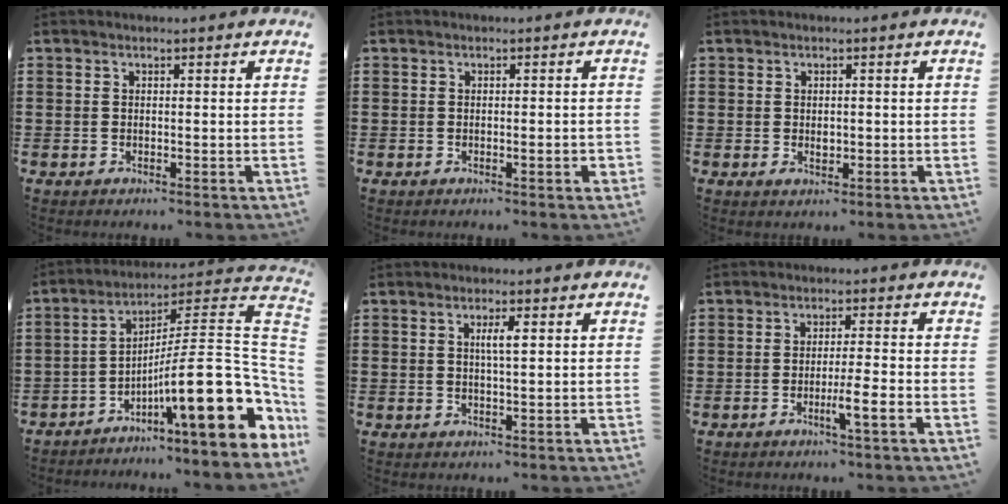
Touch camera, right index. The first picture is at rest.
{"total": 1.5, "force": [-0.4, 0.2, 1.4], "torque": [-0.022, -0.002, -0.006]}
{"total": 1.3, "force": [0.0, 0.8, 1.0], "torque": [-0.019, 0.003, -0.001]}
{"total": 17.7, "force": [-5.7, 3.6, 16.3], "torque": [-0.262, -0.031, -0.101]}
{"total": 2.6, "force": [0.7, 0.4, 2.5], "torque": [-0.050, 0.004, 0.009]}
{"total": 4.3, "force": [-1.8, -0.1, 3.9], "torque": [-0.063, -0.011, -0.031]}